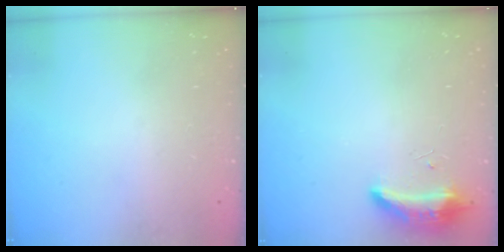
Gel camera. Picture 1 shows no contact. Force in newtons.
{"total": 12.5, "press": 9.4, "slide": 8.2}